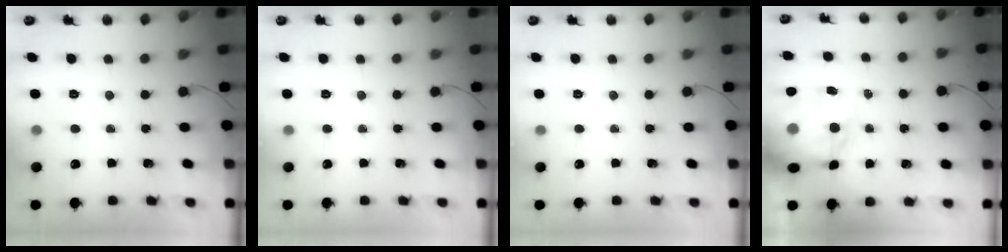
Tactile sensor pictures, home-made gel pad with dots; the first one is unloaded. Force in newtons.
{"total": 0.0}
{"total": 0.0}
{"total": 13.9, "press": 13.4, "slide": 3.7}